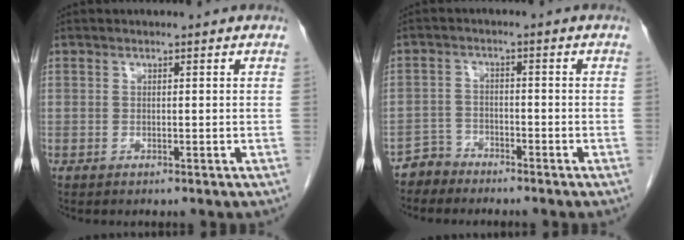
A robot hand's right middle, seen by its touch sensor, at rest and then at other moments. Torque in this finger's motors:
{"motor_torque": [0.42, -0.50, 0.10, 0.00]}